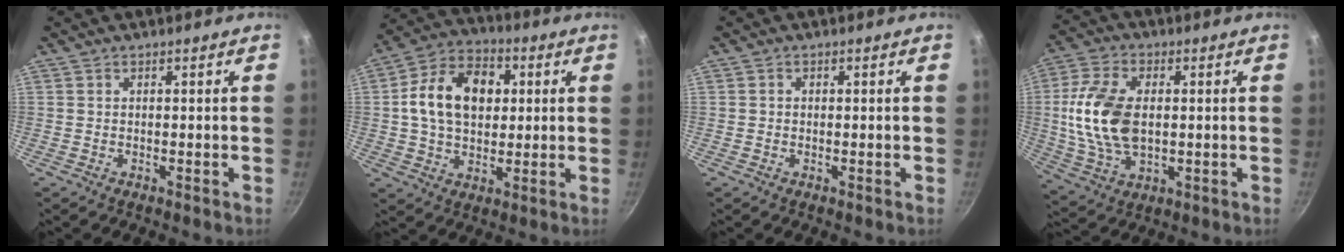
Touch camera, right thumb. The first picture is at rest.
{"total": 15.7, "force": [2.5, 11.1, 10.8], "torque": [-0.156, 0.018, 0.030]}
{"total": 0.6, "force": [-0.1, 0.5, 0.2], "torque": [-0.003, 0.003, -0.001]}
{"total": 15.0, "force": [0.6, 9.0, 11.9], "torque": [-0.226, 0.002, 0.012]}